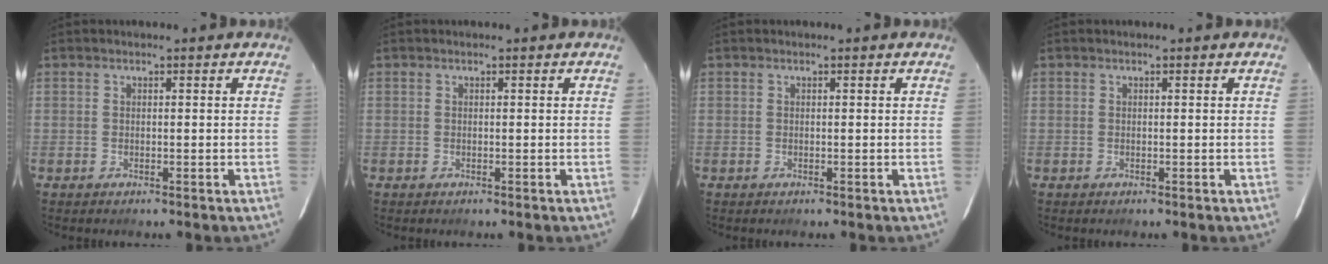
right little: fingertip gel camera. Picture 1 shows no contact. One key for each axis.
{"total": 0.0}
{"total": 0.0}
{"total": 0.0}